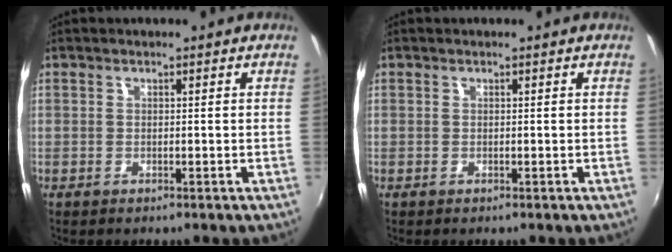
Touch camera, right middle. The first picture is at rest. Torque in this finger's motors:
{"motor_torque": [-0.03, 0.01, 0.00, 0.00]}